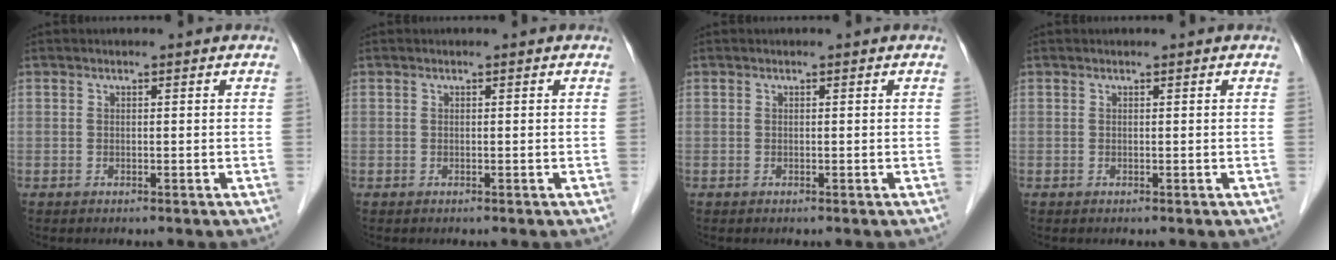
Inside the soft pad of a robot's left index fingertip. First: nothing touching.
{"total": 0.0}
{"total": 0.0}
{"total": 0.0}